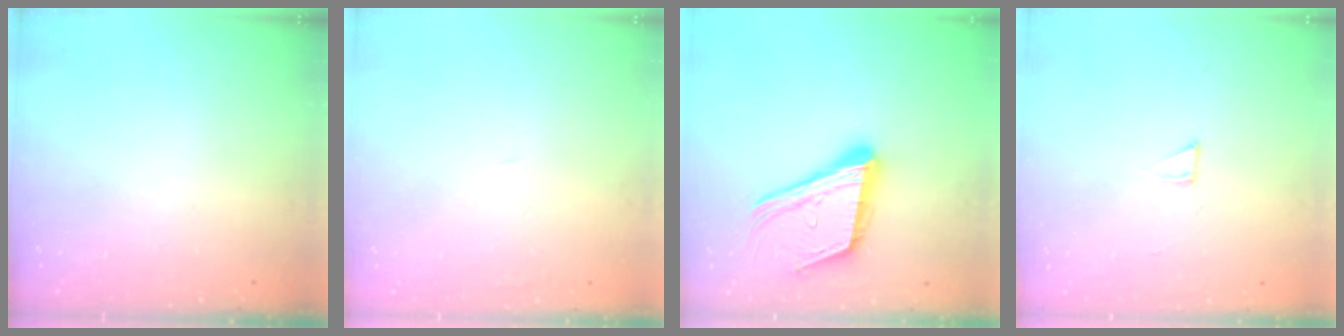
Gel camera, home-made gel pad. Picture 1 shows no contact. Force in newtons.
{"total": 0.9, "press": 0.9, "slide": 0.1}
{"total": 19.3, "press": 18.8, "slide": 4.6}
{"total": 2.6, "press": 2.6, "slide": 0.1}